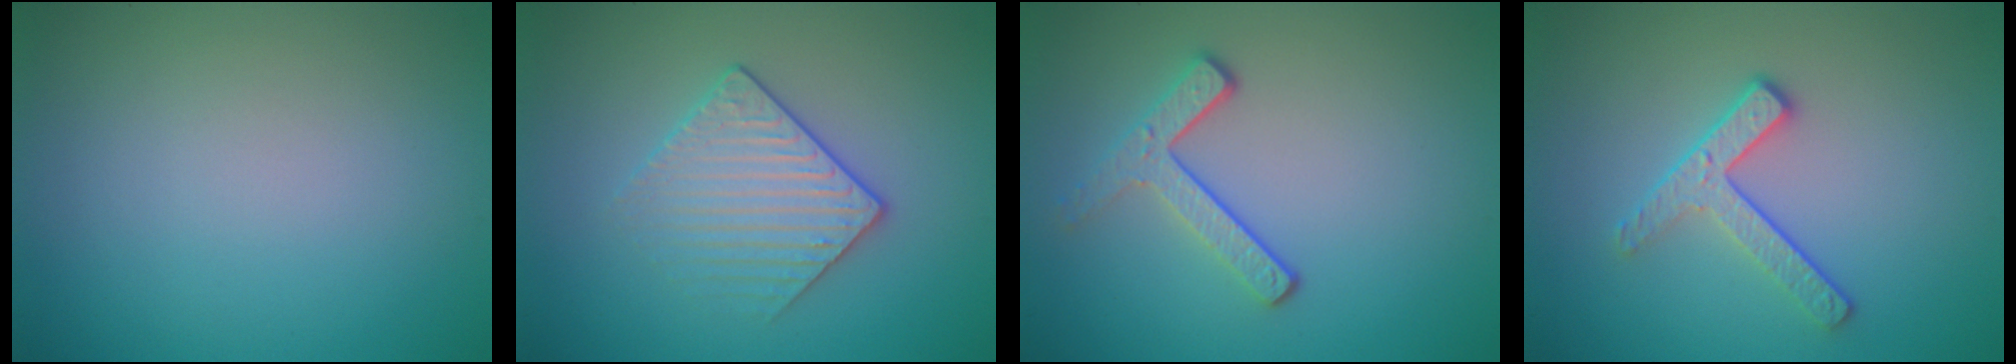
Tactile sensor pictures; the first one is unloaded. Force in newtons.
{"total": 3.0, "press": 2.8, "slide": 1.1}
{"total": 2.9, "press": 2.3, "slide": 1.7}
{"total": 2.9, "press": 2.4, "slide": 1.6}